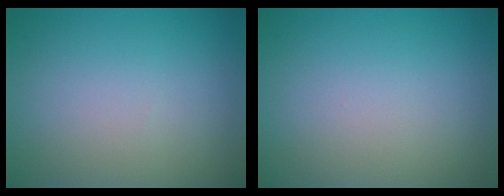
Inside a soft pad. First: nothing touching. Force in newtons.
{"total": 0.0}